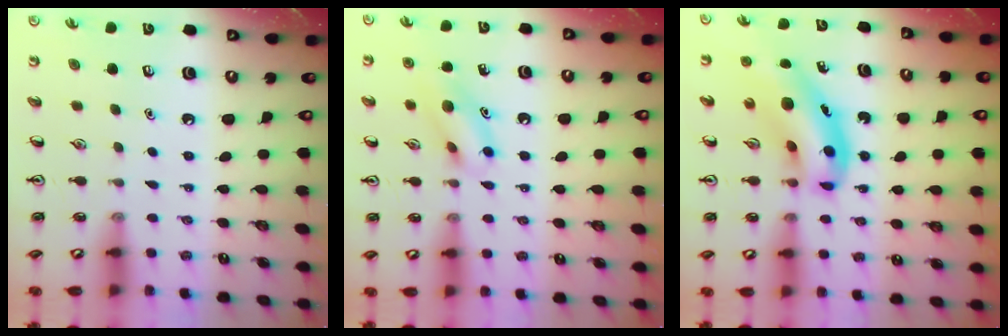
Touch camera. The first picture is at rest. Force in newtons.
{"total": 11.7, "press": 11.6, "slide": 0.7}
{"total": 12.1, "press": 11.6, "slide": 3.4}